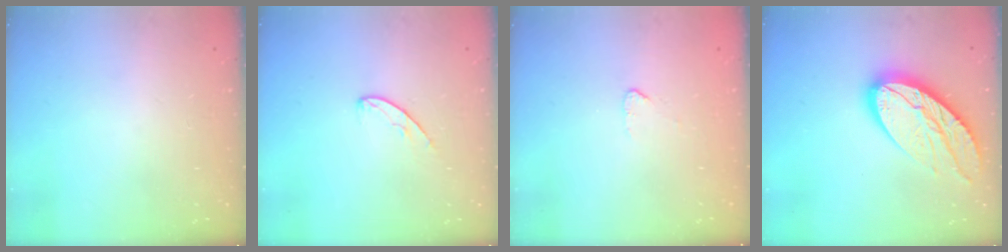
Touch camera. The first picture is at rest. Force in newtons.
{"total": 5.0, "press": 5.0, "slide": 0.5}
{"total": 2.7, "press": 2.7, "slide": 0.2}
{"total": 16.4, "press": 16.3, "slide": 1.1}